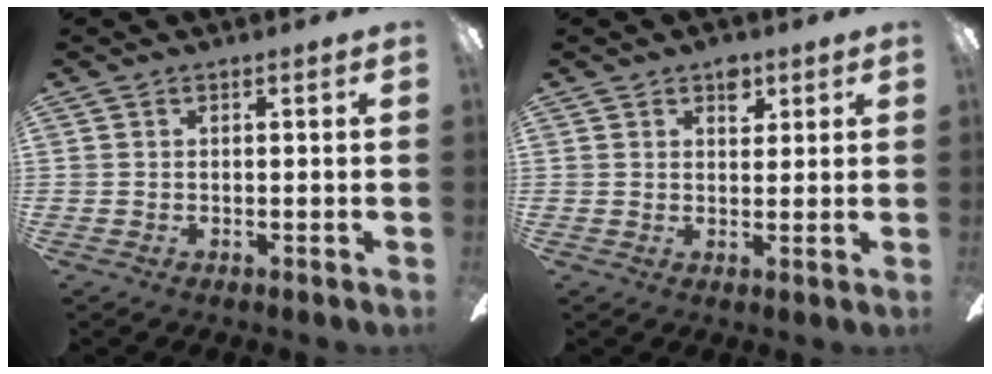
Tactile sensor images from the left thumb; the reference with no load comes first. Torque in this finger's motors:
{"motor_torque": [0.40, 0.14, 0.61, -0.23, 0.00]}